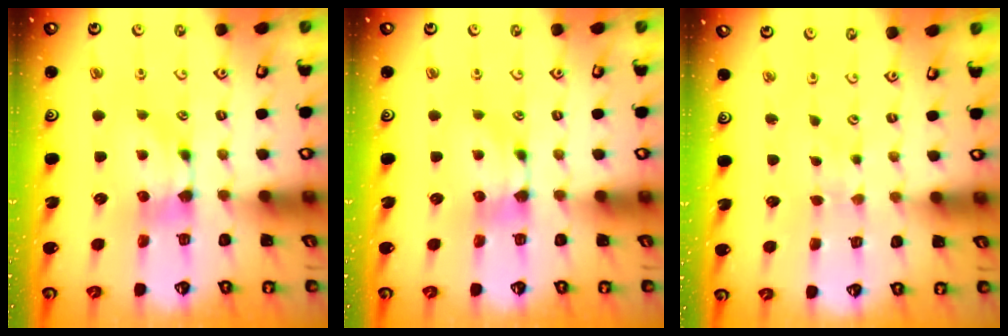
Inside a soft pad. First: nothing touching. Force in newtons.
{"total": 0.0}
{"total": 4.5, "press": 4.5, "slide": 0.2}